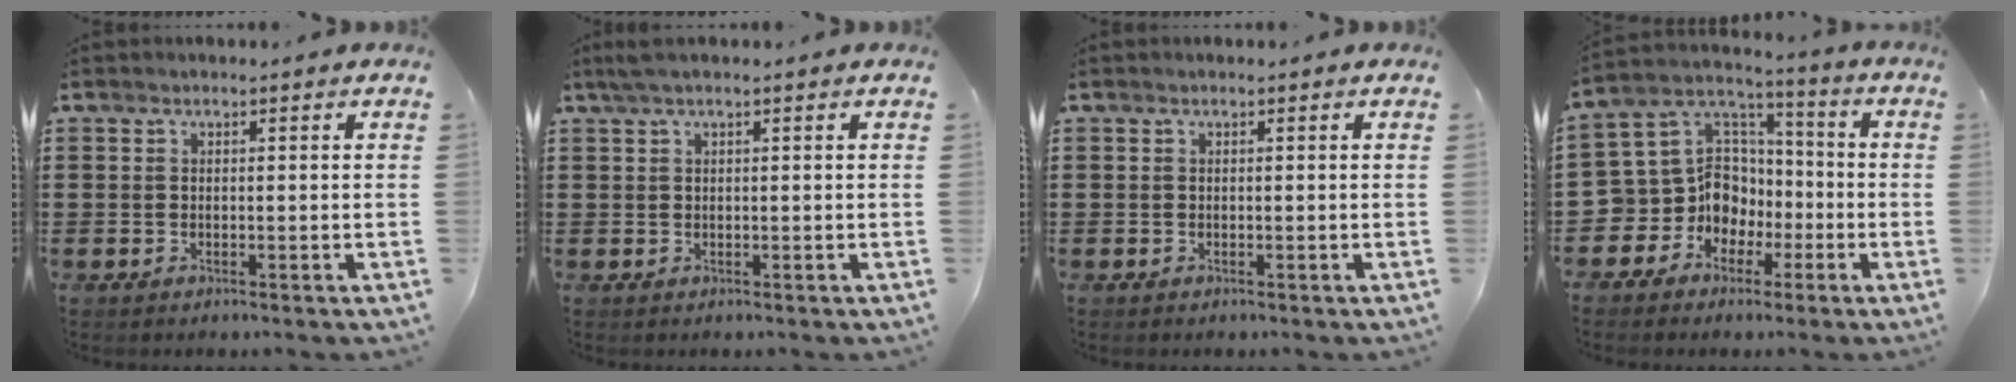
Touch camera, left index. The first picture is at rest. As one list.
[{"total": 1.3, "force": [0.6, 0.0, 1.2], "torque": [-0.022, 0.001, 0.012]}, {"total": 0.0}, {"total": 10.2, "force": [-2.5, 9.4, 3.2], "torque": [-0.110, -0.001, -0.043]}]